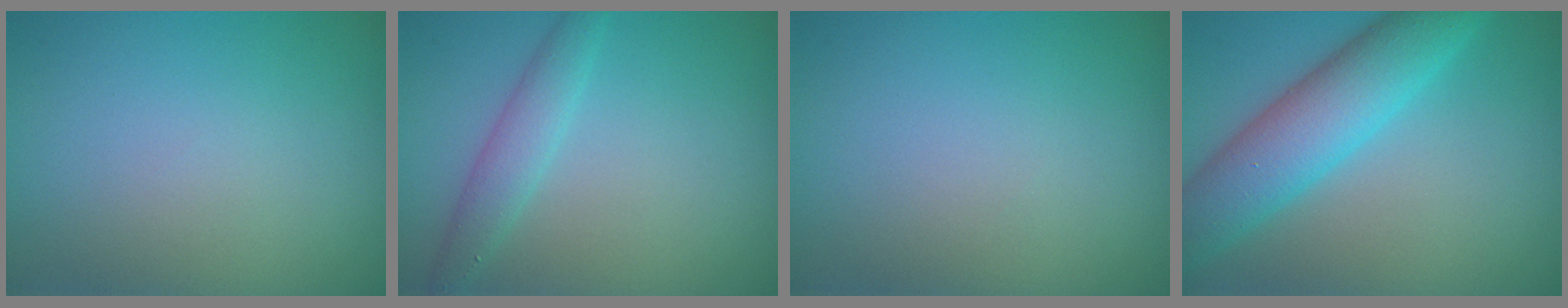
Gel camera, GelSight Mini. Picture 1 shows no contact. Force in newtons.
{"total": 2.3, "press": 2.3, "slide": 0.1}
{"total": 0.0}
{"total": 7.1, "press": 7.1, "slide": 0.4}